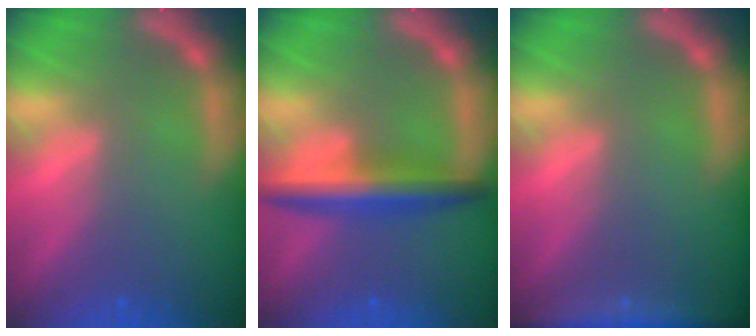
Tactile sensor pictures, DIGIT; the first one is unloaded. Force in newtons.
{"total": 5.0}
{"total": 5.0}